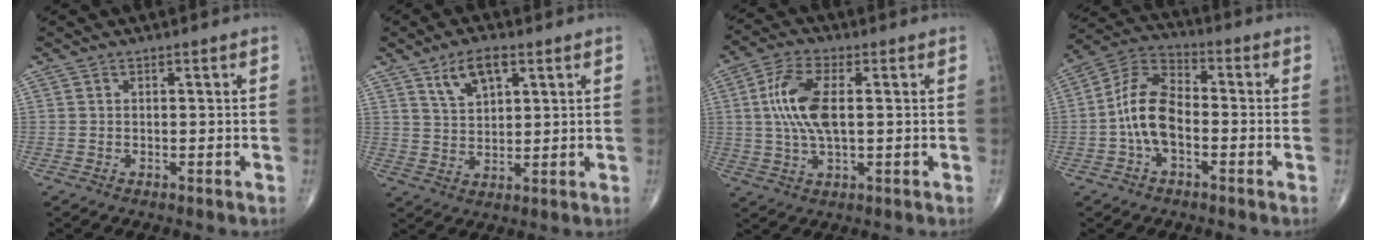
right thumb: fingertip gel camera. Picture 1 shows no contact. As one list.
[{"total": 7.1, "force": [3.8, 3.3, 5.0], "torque": [-0.081, -0.014, 0.072]}, {"total": 10.4, "force": [1.1, 4.4, 9.4], "torque": [-0.205, 0.007, 0.022]}, {"total": 10.7, "force": [-2.0, 6.0, 8.7], "torque": [-0.163, 0.036, -0.050]}]